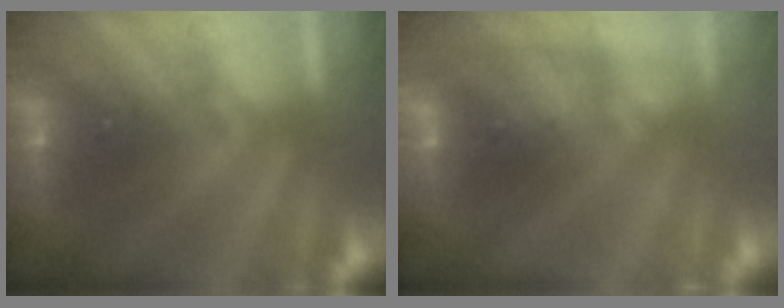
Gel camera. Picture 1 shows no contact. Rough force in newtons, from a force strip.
{"total": 9.8}